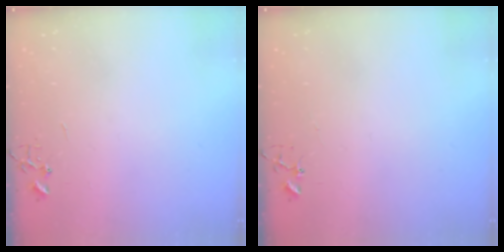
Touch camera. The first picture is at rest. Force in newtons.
{"total": 3.9, "press": 3.8, "slide": 0.2}